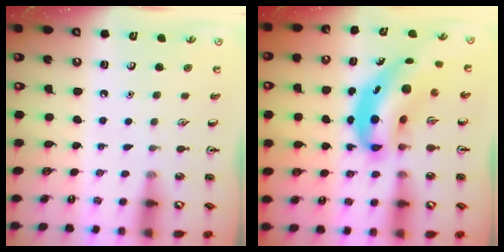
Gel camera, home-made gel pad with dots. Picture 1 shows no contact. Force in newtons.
{"total": 9.6, "press": 9.1, "slide": 2.9}